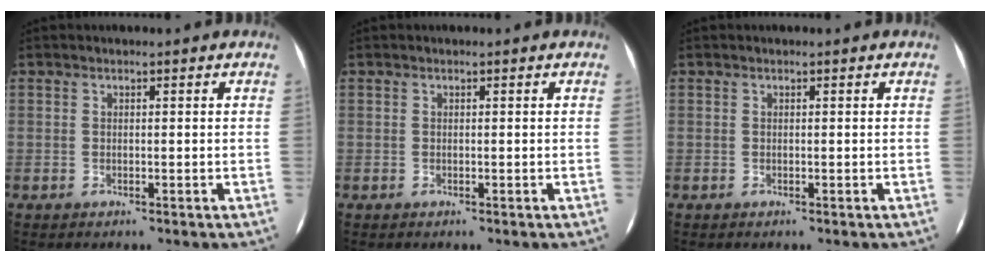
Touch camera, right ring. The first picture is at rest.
{"total": 0.0}
{"total": 0.0}